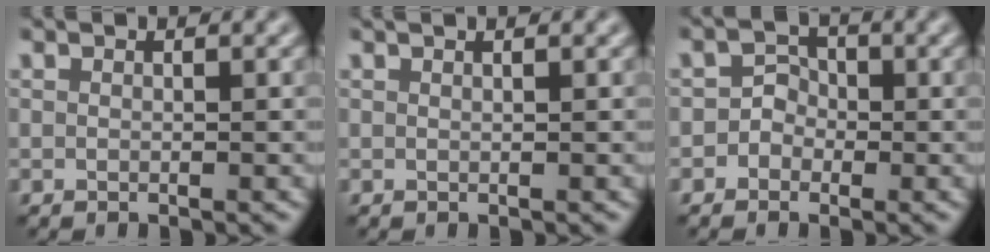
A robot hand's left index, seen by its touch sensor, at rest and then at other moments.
{"total": 1.1, "force": [0.7, 0.4, 0.7], "torque": [-0.005, -0.002, 0.001]}
{"total": 1.9, "force": [-0.6, 1.7, 0.6], "torque": [0.016, 0.006, -0.020]}